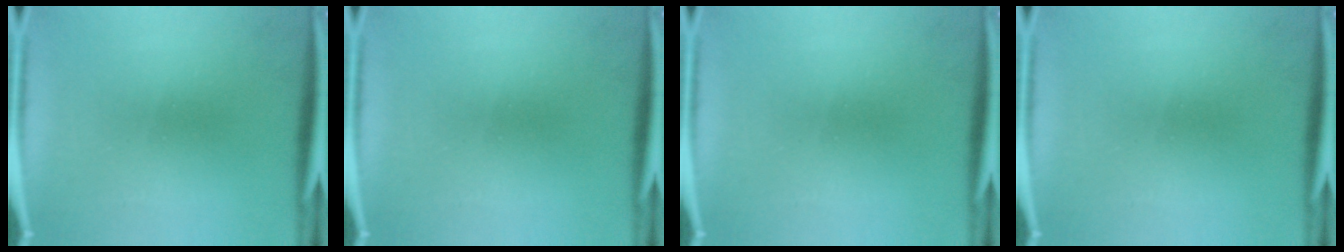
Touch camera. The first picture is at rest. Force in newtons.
{"total": 0.0}
{"total": 0.0}
{"total": 0.0}